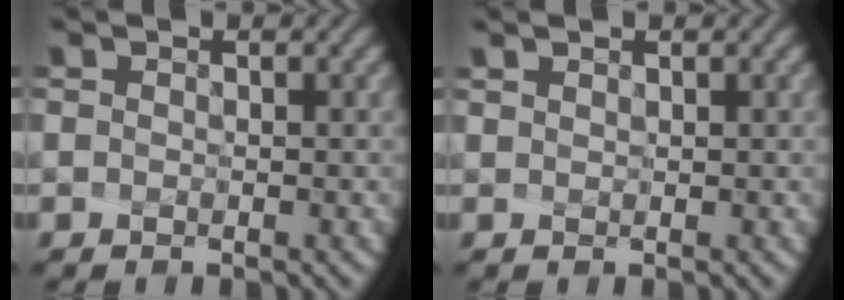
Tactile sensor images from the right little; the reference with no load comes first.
{"total": 0.8, "force": [0.6, 0.3, 0.4], "torque": [-0.007, 0.013, 0.010]}